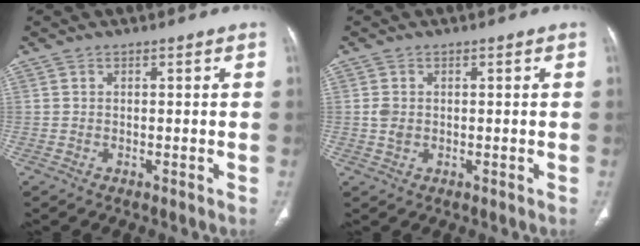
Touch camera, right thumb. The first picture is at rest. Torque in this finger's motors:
{"motor_torque": [0.36, 0.88, 0.31, 0.40, 0.10]}